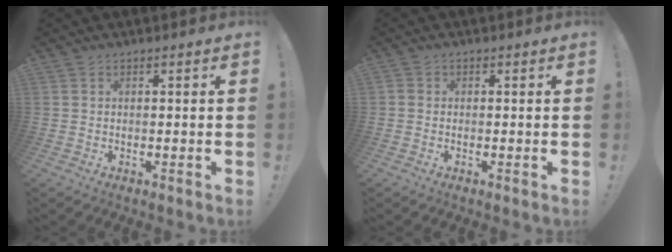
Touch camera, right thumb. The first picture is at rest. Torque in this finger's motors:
{"motor_torque": [0.02, 0.17, -0.04, -0.04, 0.00]}